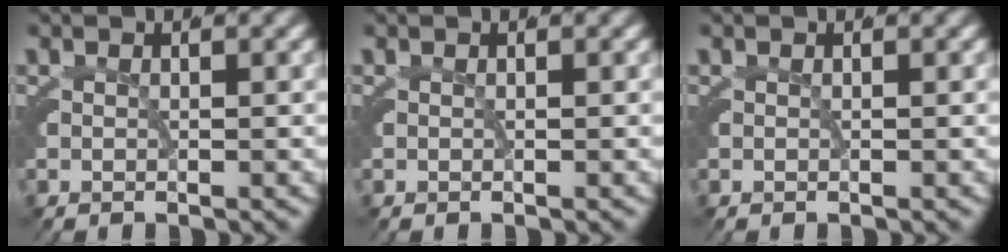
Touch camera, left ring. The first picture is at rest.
{"total": 0.0}
{"total": 0.0}